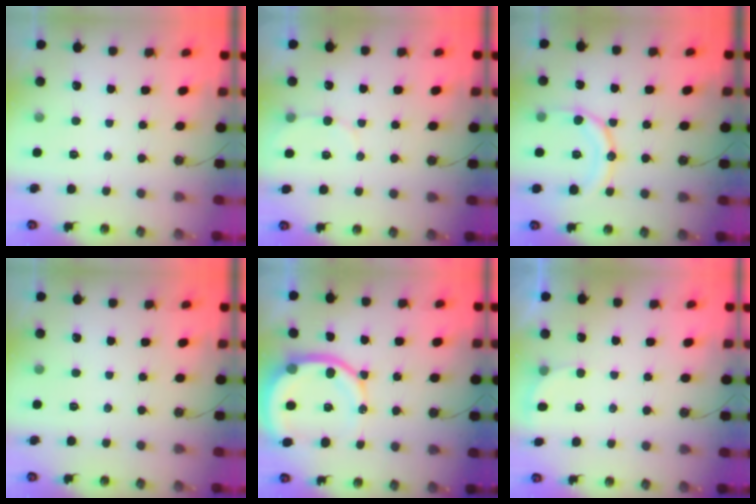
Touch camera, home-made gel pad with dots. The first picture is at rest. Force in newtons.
{"total": 5.2, "press": 5.0, "slide": 1.3}
{"total": 12.2, "press": 12.1, "slide": 1.4}
{"total": 0.0}
{"total": 12.9, "press": 12.8, "slide": 1.6}
{"total": 3.0, "press": 2.8, "slide": 1.0}